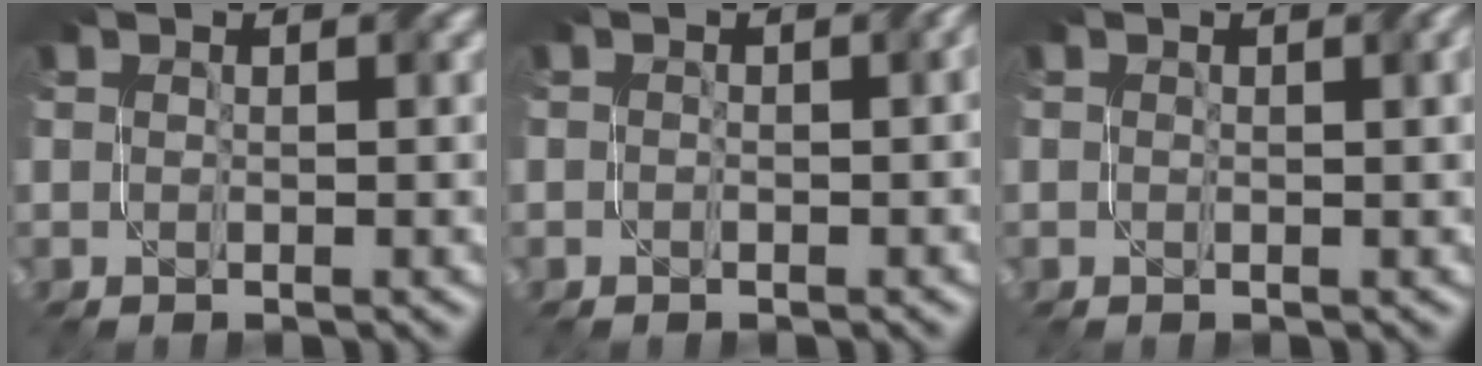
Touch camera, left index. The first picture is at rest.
{"total": 2.2, "force": [-0.8, 1.0, 1.8], "torque": [-0.021, -0.004, -0.011]}
{"total": 1.8, "force": [0.4, 0.4, 1.7], "torque": [-0.027, 0.003, 0.004]}